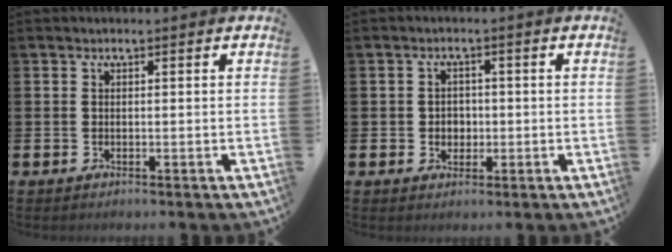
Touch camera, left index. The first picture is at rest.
{"total": 2.2, "force": [0.0, 2.1, 0.7], "torque": [-0.001, 0.001, -0.008]}